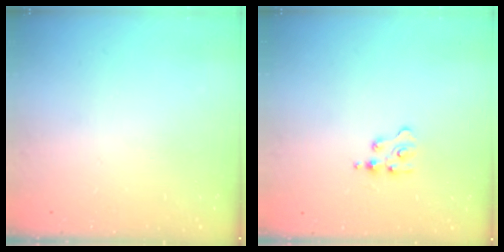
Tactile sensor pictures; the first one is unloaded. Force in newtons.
{"total": 2.5, "press": 2.4, "slide": 0.4}